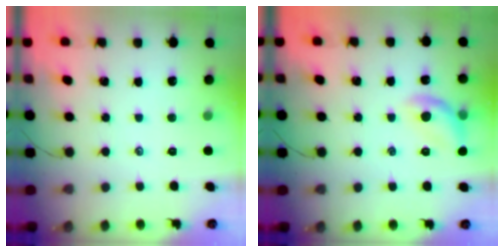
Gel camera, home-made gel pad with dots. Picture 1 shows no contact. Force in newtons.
{"total": 10.4, "press": 10.4, "slide": 0.7}